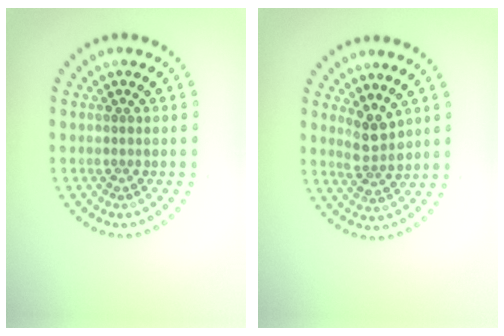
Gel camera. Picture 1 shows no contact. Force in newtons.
{"total": 2.4, "press": 2.2, "slide": 1.0}